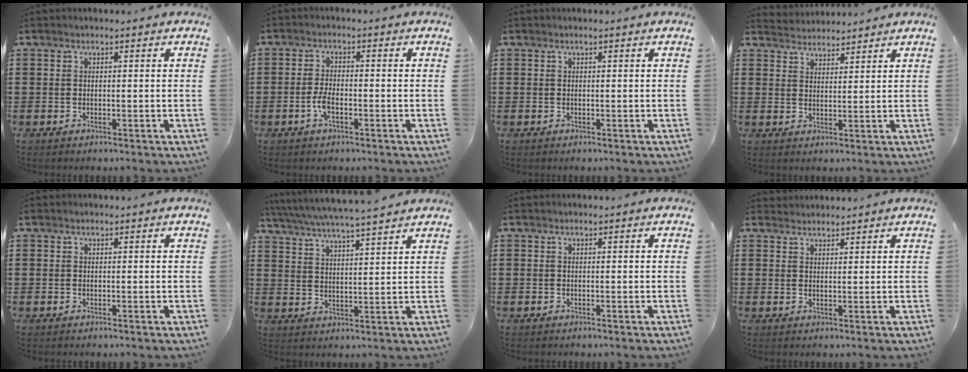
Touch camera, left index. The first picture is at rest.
{"total": 3.3, "force": [-1.2, 1.2, 2.9], "torque": [-0.072, -0.003, -0.028]}
{"total": 0.0}
{"total": 2.8, "force": [2.8, 0.2, -0.5], "torque": [0.001, -0.008, 0.053]}
{"total": 0.0}
{"total": 4.7, "force": [4.3, -0.4, 1.7], "torque": [-0.049, -0.027, 0.072]}
{"total": 0.0}
{"total": 1.7, "force": [1.6, 0.3, -0.2], "torque": [0.000, 0.002, 0.033]}